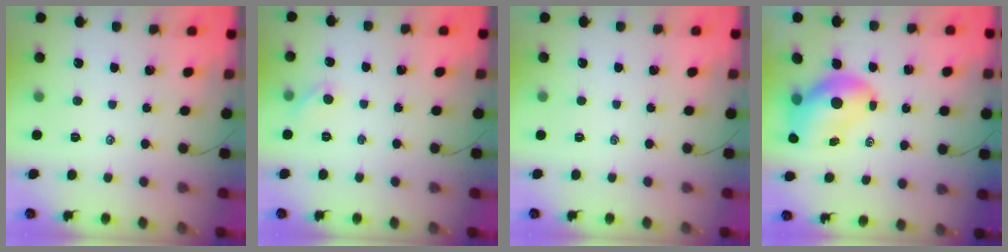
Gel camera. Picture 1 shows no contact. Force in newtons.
{"total": 4.7, "press": 4.3, "slide": 1.7}
{"total": 0.0}
{"total": 8.3, "press": 8.0, "slide": 2.4}